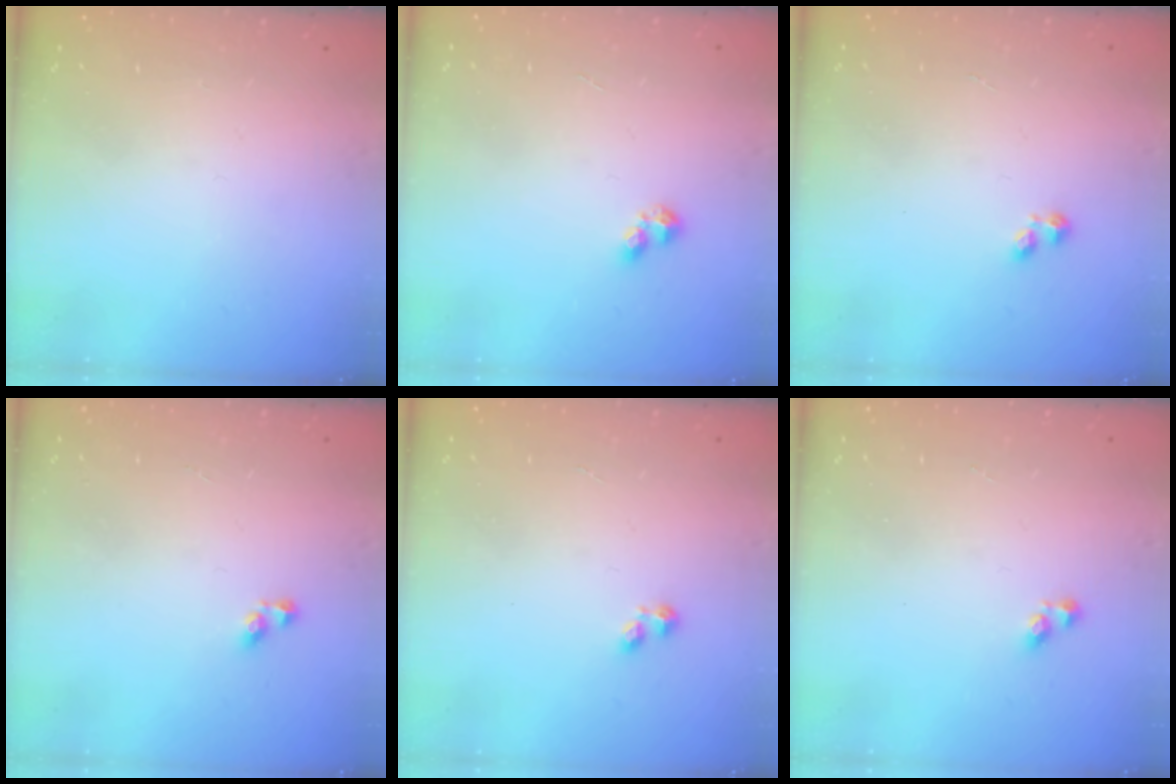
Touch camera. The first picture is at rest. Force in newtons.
{"total": 2.4, "press": 2.4, "slide": 0.4}
{"total": 1.7, "press": 1.7, "slide": 0.5}
{"total": 2.6, "press": 2.6, "slide": 0.2}
{"total": 1.7, "press": 1.7, "slide": 0.5}
{"total": 2.6, "press": 2.5, "slide": 0.6}